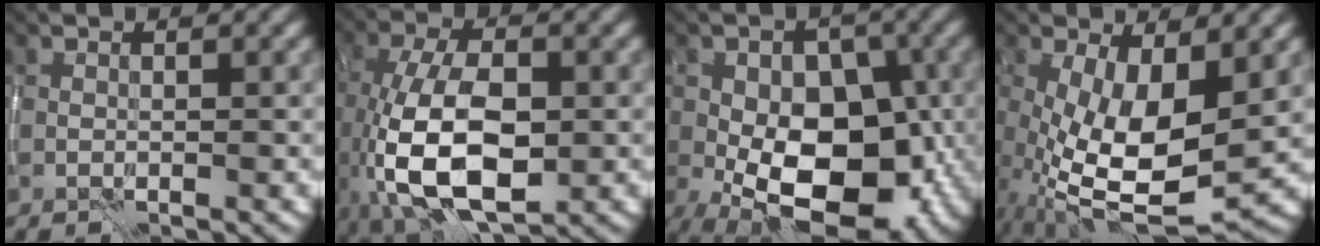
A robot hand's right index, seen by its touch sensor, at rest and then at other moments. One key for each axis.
{"total": 10.9, "fx": -2.6, "fy": 5.5, "fz": 9.1, "tx": -0.183, "ty": -0.013, "tz": -0.044}
{"total": 14.0, "fx": -3.6, "fy": 8.1, "fz": 10.8, "tx": -0.149, "ty": -0.004, "tz": -0.058}
{"total": 10.7, "fx": -0.9, "fy": 4.3, "fz": 9.7, "tx": -0.180, "ty": -0.019, "tz": -0.010}